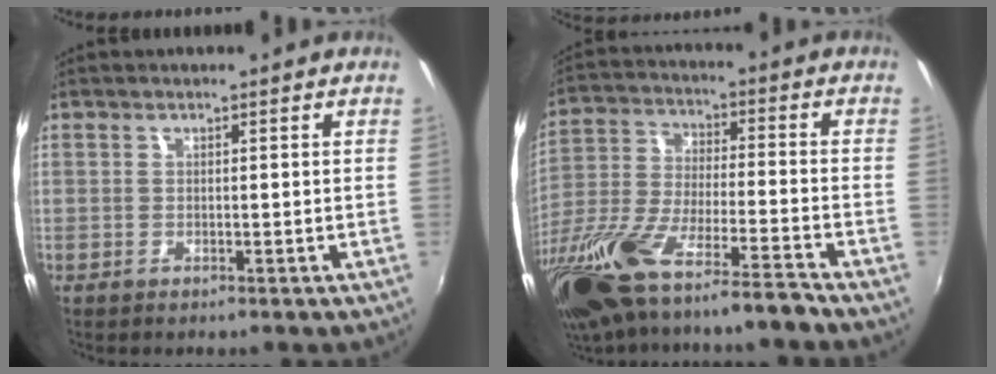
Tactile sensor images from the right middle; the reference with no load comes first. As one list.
[{"total": 20.3, "force": [-15.6, 2.4, 12.8], "torque": [-0.262, -0.054, -0.283]}]